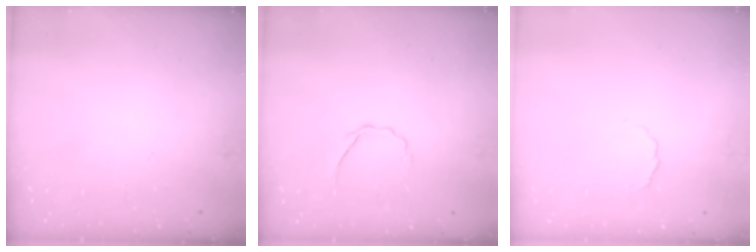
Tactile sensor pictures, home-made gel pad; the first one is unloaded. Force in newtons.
{"total": 2.8, "press": 2.7, "slide": 0.9}
{"total": 2.4, "press": 2.4, "slide": 0.5}